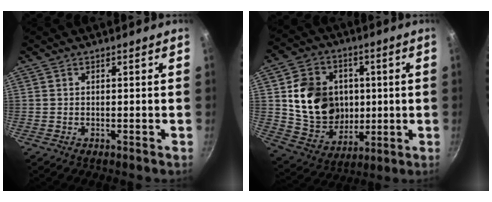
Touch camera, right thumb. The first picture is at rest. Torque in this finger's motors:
{"motor_torque": [-0.11, 1.80, 0.66, -0.30, 0.13]}